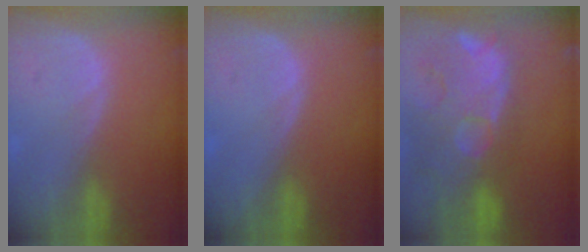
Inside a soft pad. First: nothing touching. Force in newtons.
{"total": 0.0}
{"total": 14.4, "press": 11.7, "slide": 8.5}